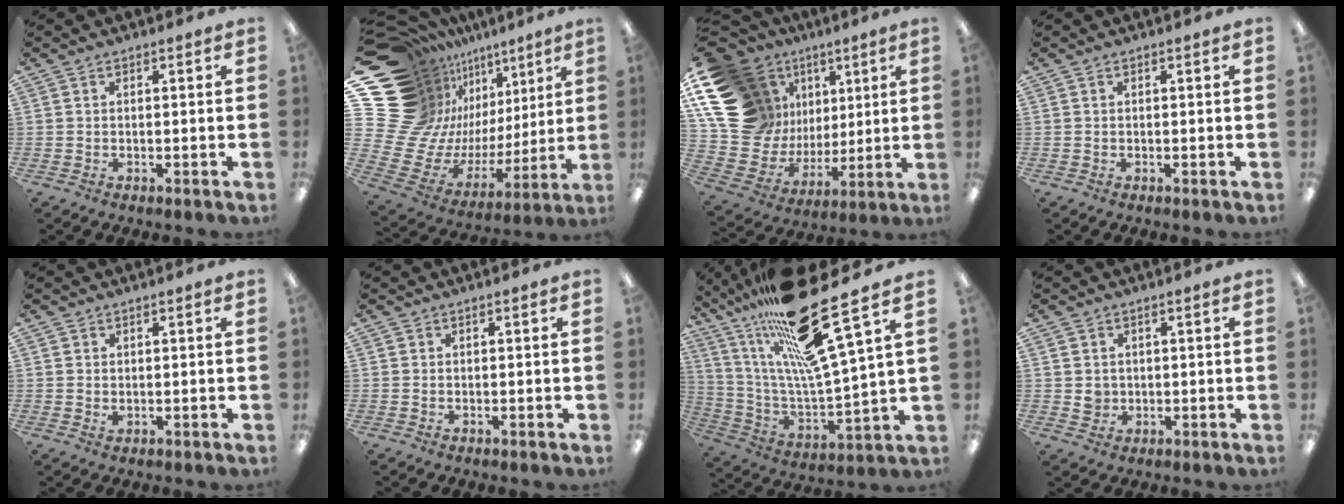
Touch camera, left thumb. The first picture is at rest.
{"total": 19.5, "force": [9.5, 14.9, 8.3], "torque": [-0.175, -0.113, 0.216]}
{"total": 22.1, "force": [10.0, 17.3, 9.4], "torque": [-0.202, -0.064, 0.221]}
{"total": 0.0}
{"total": 1.1, "force": [0.6, 0.8, 0.5], "torque": [-0.009, 0.002, 0.011]}
{"total": 0.0}
{"total": 25.9, "force": [17.3, 5.6, 18.5], "torque": [-0.336, -0.099, 0.276]}
{"total": 2.8, "force": [0.5, 2.7, 0.4], "torque": [-0.005, 0.000, 0.008]}